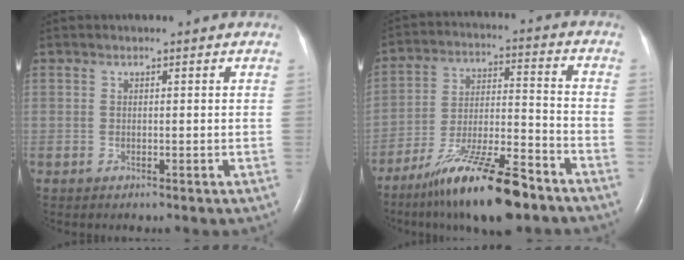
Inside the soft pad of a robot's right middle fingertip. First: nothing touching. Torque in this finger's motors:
{"motor_torque": [1.08, -1.06, 0.34, 0.12]}